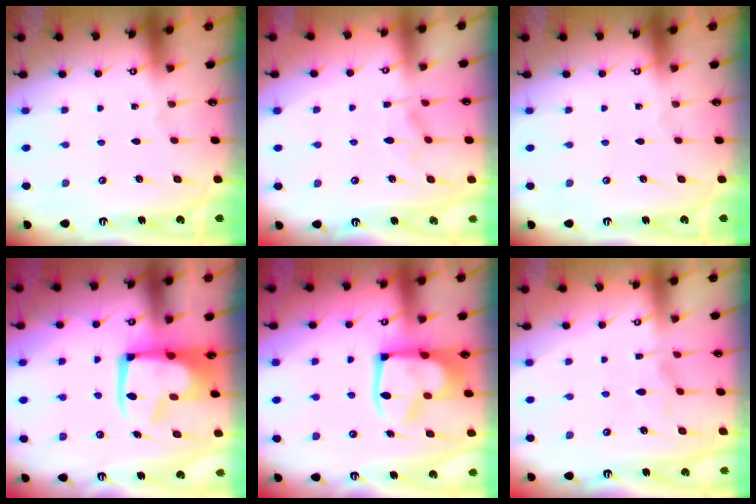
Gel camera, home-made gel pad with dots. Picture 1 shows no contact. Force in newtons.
{"total": 1.6, "press": 1.3, "slide": 0.9}
{"total": 0.0}
{"total": 8.6, "press": 8.5, "slide": 1.1}
{"total": 11.1, "press": 11.0, "slide": 1.5}
{"total": 2.0, "press": 1.9, "slide": 0.8}